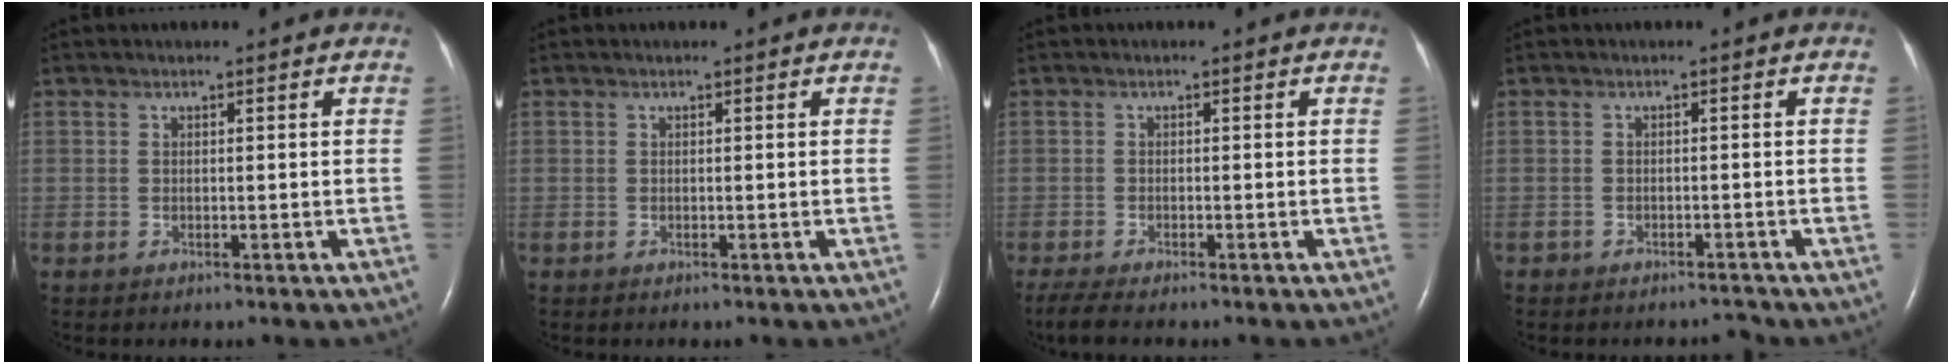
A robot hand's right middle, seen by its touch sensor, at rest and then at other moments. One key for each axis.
{"total": 0.0}
{"total": 3.9, "fx": -3.1, "fy": 0.5, "fz": 2.2, "tx": -0.048, "ty": -0.013, "tz": -0.051}
{"total": 1.4, "fx": -1.3, "fy": 0.3, "fz": -0.5, "tx": 0.009, "ty": -0.003, "tz": -0.020}